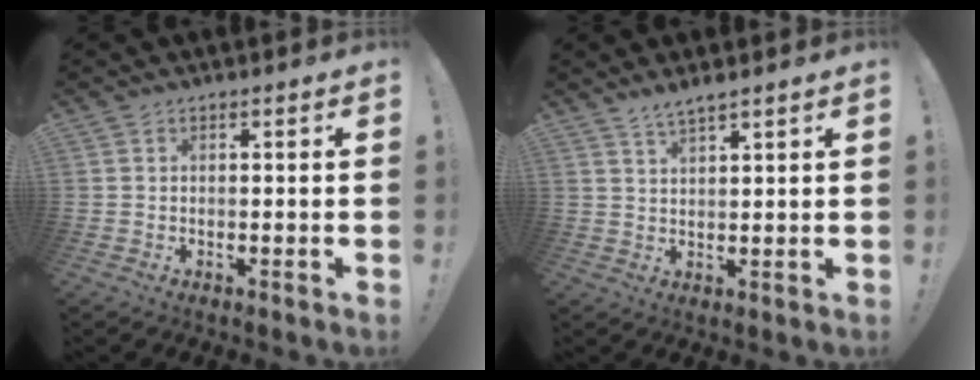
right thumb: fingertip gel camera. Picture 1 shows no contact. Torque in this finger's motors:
{"motor_torque": [0.01, -0.01, 0.05, 0.05, 0.00]}